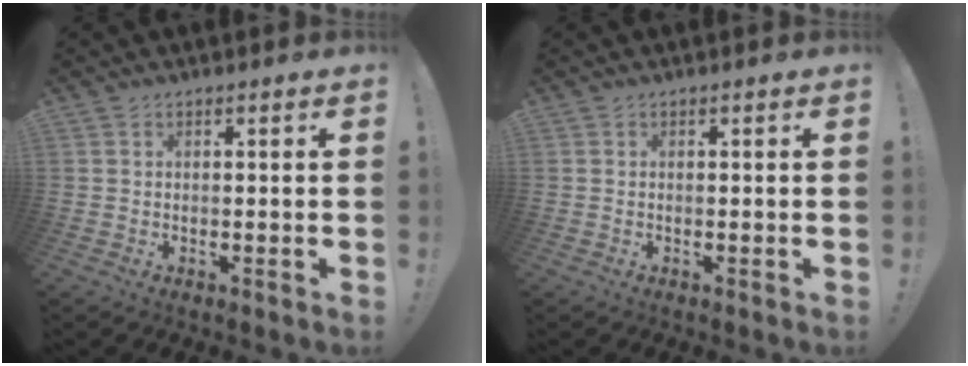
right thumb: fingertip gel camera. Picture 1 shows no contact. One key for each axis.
{"total": 0.0}